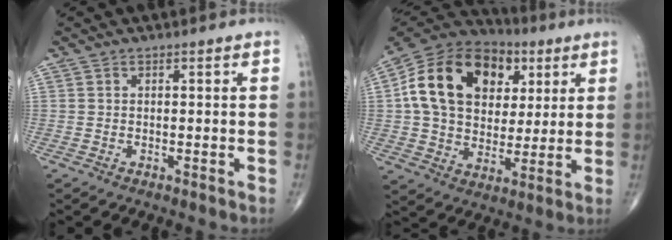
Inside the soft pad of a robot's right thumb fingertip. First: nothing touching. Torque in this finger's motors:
{"motor_torque": [2.43, 2.57, 0.88, -0.52, 0.39]}